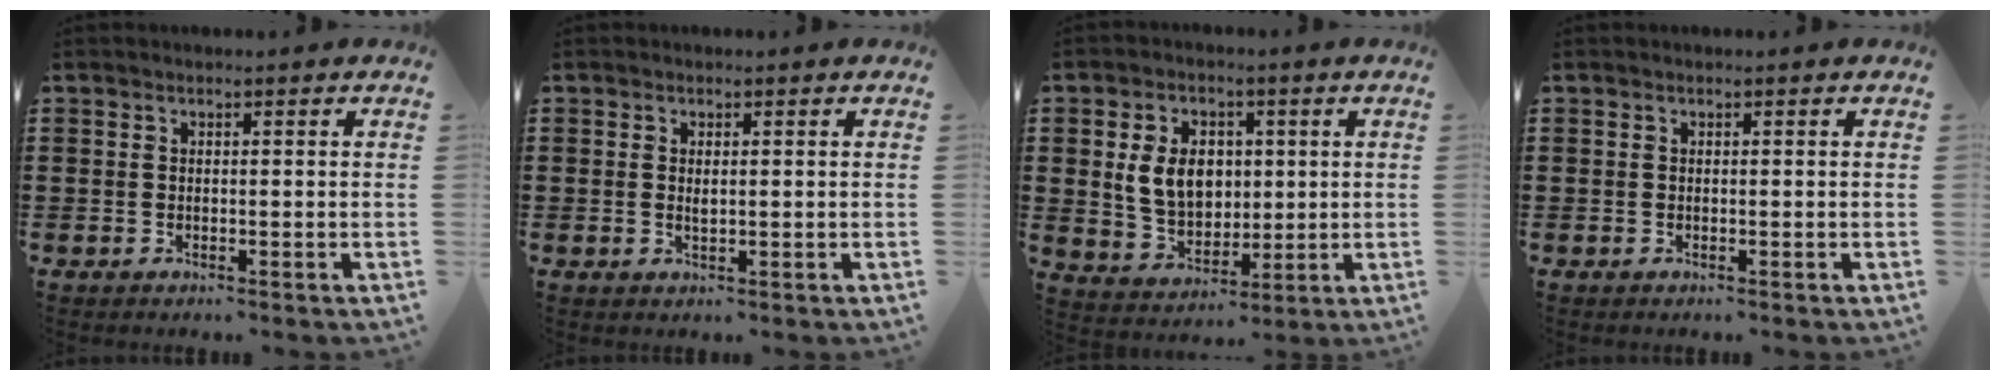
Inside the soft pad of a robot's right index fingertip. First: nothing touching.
{"total": 1.1, "force": [0.2, 0.4, 1.0], "torque": [-0.019, 0.003, 0.002]}
{"total": 8.1, "force": [1.3, 6.1, 5.1], "torque": [-0.106, 0.011, 0.021]}
{"total": 0.0}